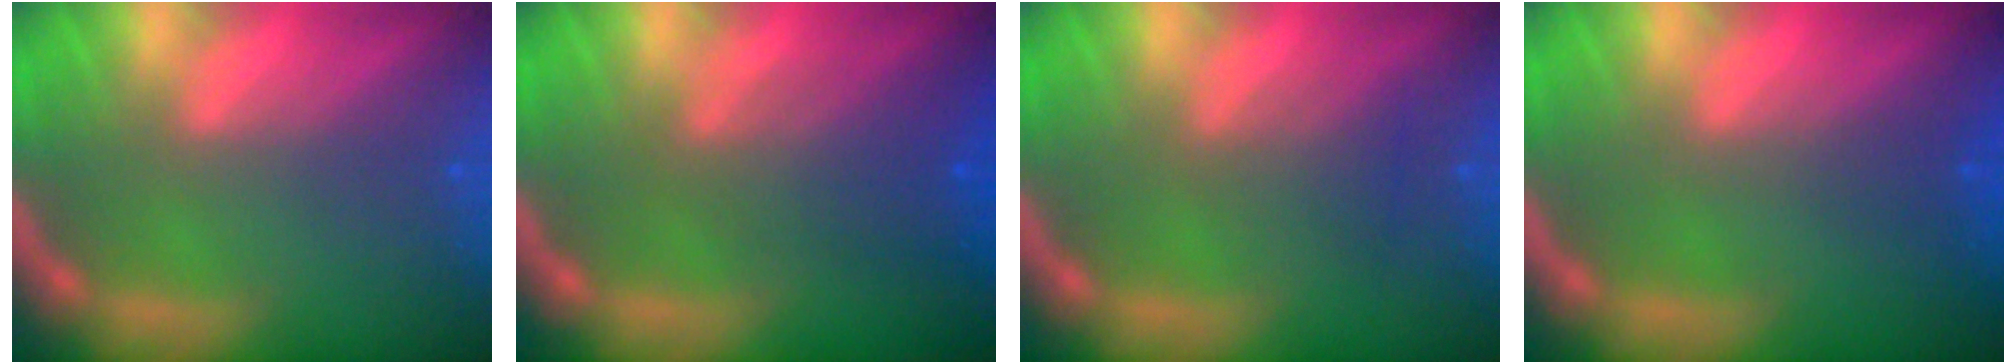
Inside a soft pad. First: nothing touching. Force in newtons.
{"total": 4.1}
{"total": 2.0}
{"total": 1.0}